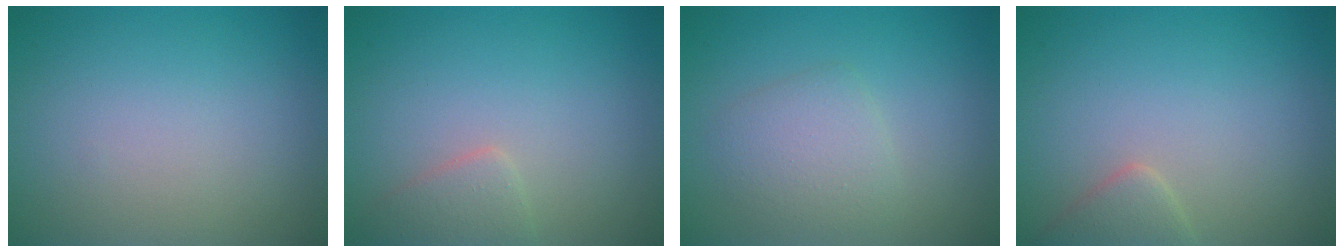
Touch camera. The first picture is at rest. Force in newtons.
{"total": 1.8, "press": 1.8, "slide": 0.1}
{"total": 2.7, "press": 2.7, "slide": 0.0}
{"total": 1.9, "press": 1.9, "slide": 0.2}